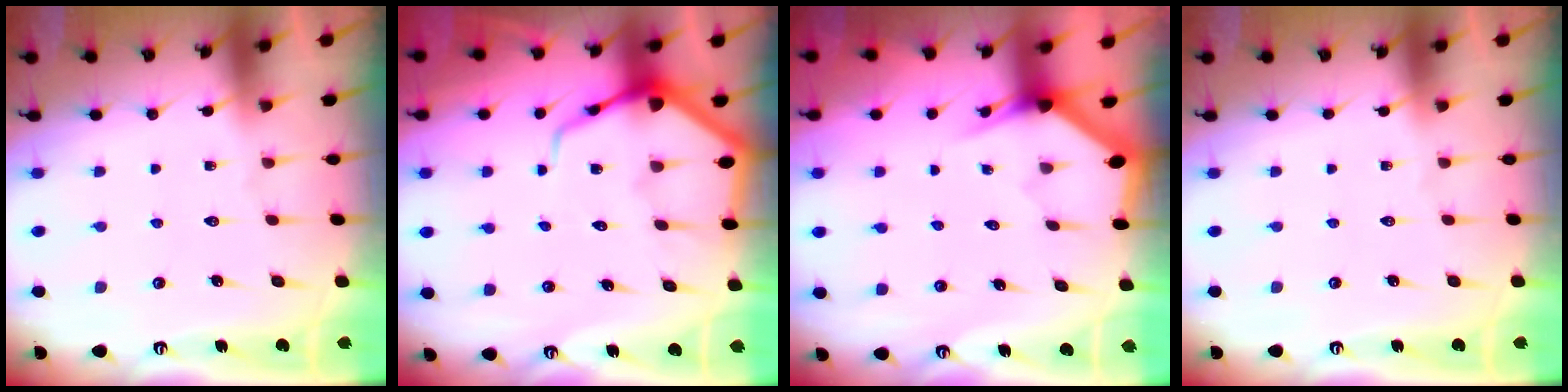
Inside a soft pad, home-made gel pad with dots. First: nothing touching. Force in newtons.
{"total": 7.5, "press": 7.4, "slide": 0.9}
{"total": 3.1, "press": 3.1, "slide": 0.1}
{"total": 0.0}